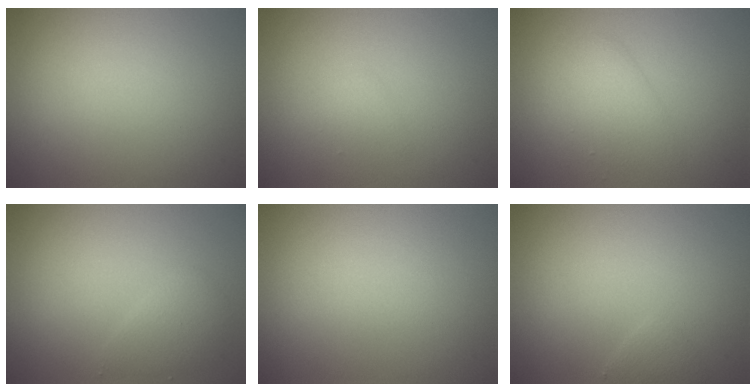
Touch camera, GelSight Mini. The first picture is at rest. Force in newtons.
{"total": 0.8, "press": 0.8, "slide": 0.1}
{"total": 2.4, "press": 2.4, "slide": 0.2}
{"total": 1.8, "press": 1.8, "slide": 0.1}
{"total": 0.0}
{"total": 1.1, "press": 1.1, "slide": 0.1}